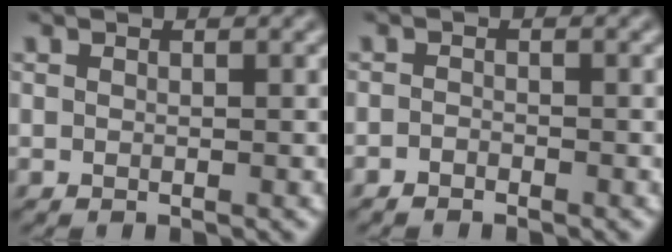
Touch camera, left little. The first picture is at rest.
{"total": 0.9, "force": [-0.8, 0.3, 0.1], "torque": [-0.002, 0.001, -0.018]}